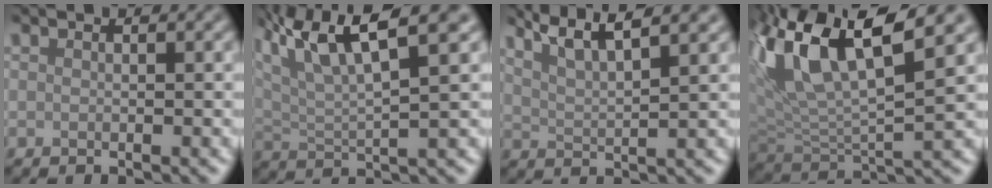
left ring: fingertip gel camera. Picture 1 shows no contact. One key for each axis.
{"total": 11.3, "fx": 6.4, "fy": 3.5, "fz": 8.7, "tx": -0.165, "ty": 0.027, "tz": 0.101}
{"total": 7.1, "fx": 5.2, "fy": 1.5, "fz": 4.5, "tx": -0.063, "ty": 0.033, "tz": 0.062}
{"total": 12.9, "fx": 6.6, "fy": 4.0, "fz": 10.4, "tx": -0.215, "ty": 0.023, "tz": 0.118}